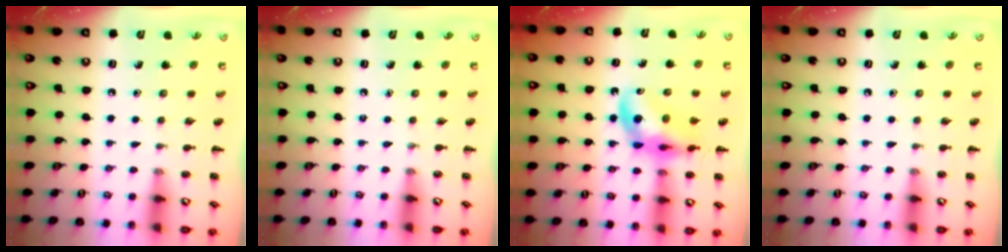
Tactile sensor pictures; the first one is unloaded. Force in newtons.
{"total": 0.0}
{"total": 12.6, "press": 12.0, "slide": 3.5}
{"total": 0.0}